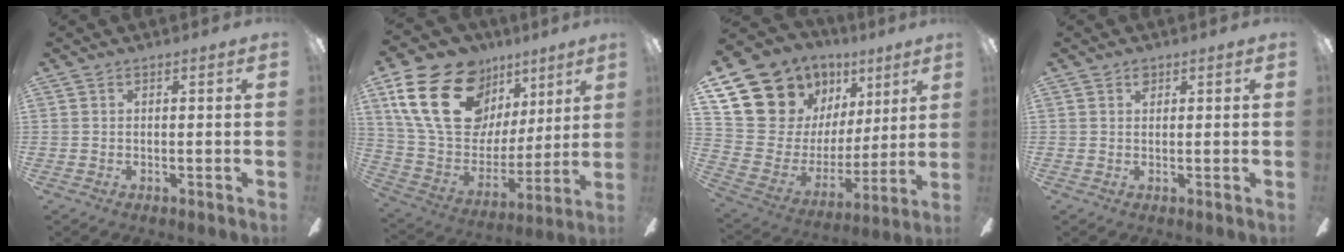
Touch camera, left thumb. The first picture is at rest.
{"total": 25.1, "force": [11.9, 16.7, 14.5], "torque": [-0.286, -0.045, 0.229]}
{"total": 14.2, "force": [9.5, 9.9, 3.6], "torque": [-0.087, -0.085, 0.197]}
{"total": 1.5, "force": [1.1, 0.9, 0.6], "torque": [-0.005, -0.001, 0.018]}